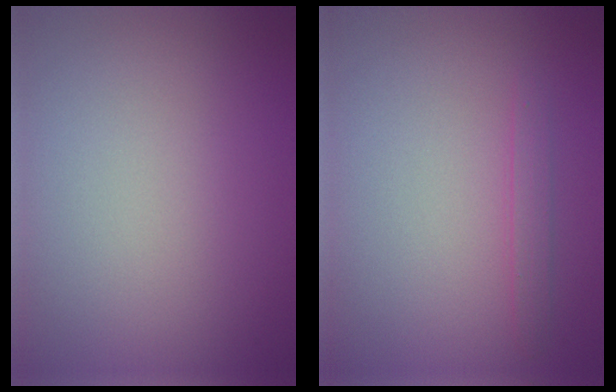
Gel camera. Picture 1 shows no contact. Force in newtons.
{"total": 1.1, "press": 1.1, "slide": 0.1}